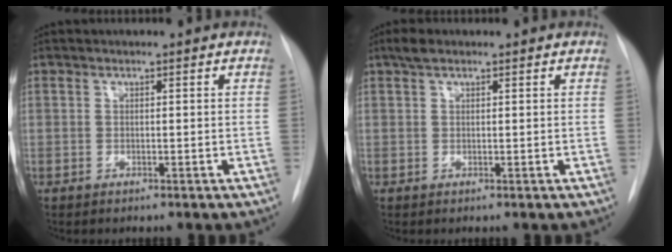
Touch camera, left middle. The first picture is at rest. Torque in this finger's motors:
{"motor_torque": [0.16, -0.12, -0.16, -0.01]}